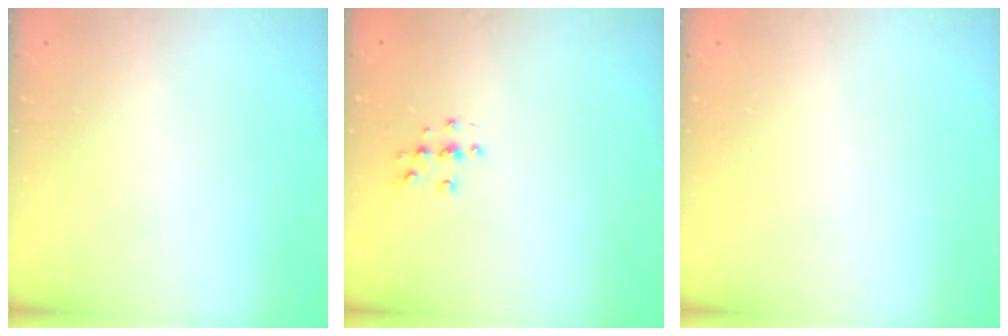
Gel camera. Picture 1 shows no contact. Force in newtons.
{"total": 4.6, "press": 4.6, "slide": 0.2}
{"total": 0.0}